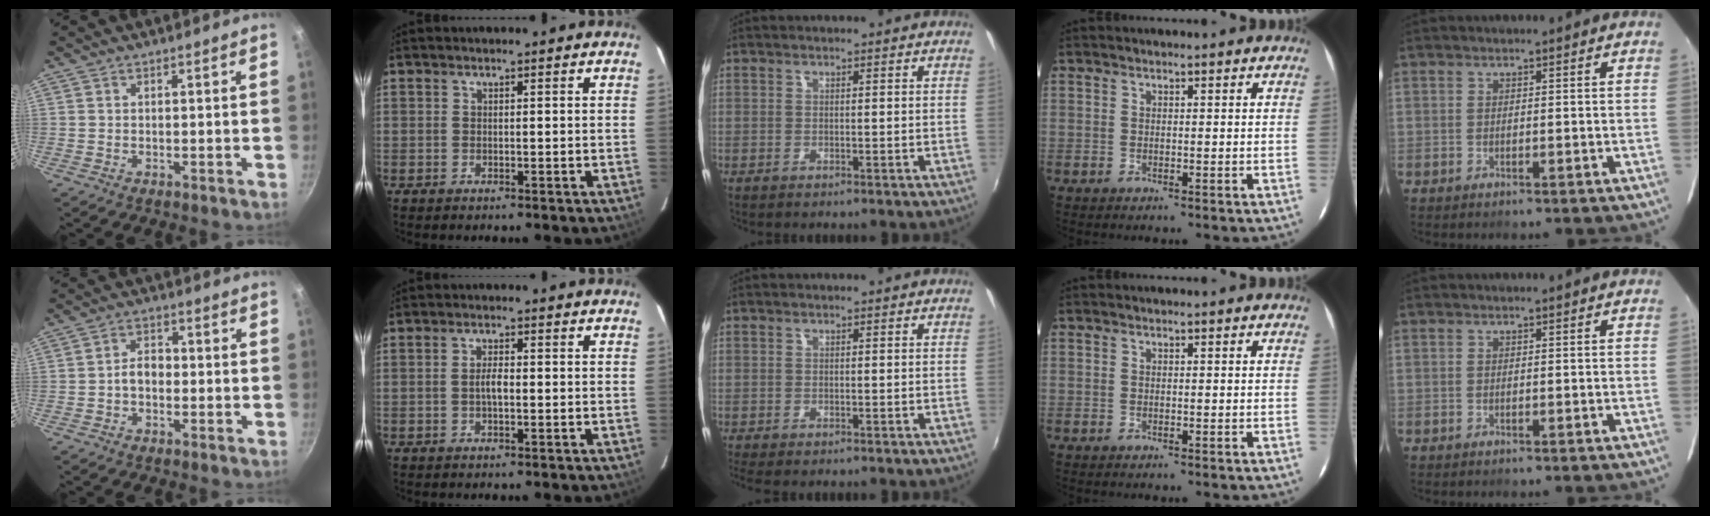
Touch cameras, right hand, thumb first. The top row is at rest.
{"thumb": {"total": 4.2, "force": [-0.8, 3.0, 2.8], "torque": [-0.028, 0.019, -0.018]}, "index": {"total": 2.3, "force": [-0.4, 0.7, 2.1], "torque": [-0.041, 0.004, -0.009]}, "middle": {"total": 1.2, "force": [-0.8, 0.4, 0.8], "torque": [-0.019, -0.005, -0.012]}}